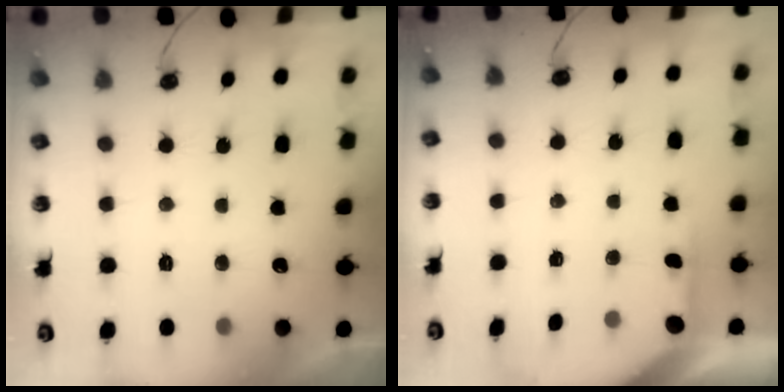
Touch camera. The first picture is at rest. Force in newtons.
{"total": 2.2, "press": 2.2, "slide": 0.3}